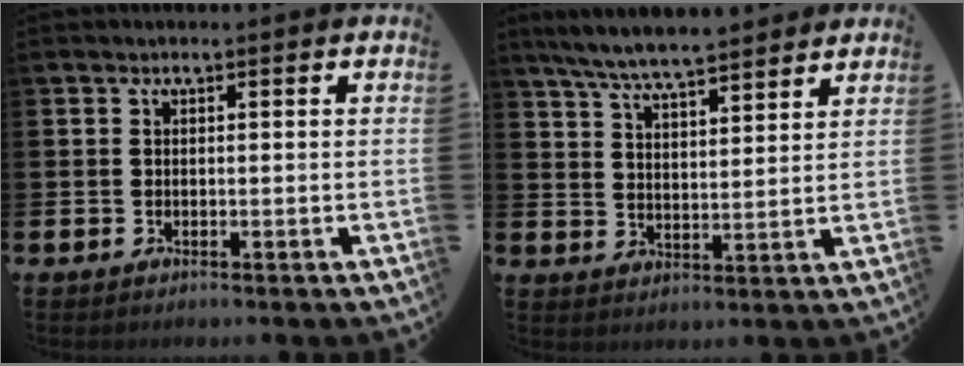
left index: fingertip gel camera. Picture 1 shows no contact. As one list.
[{"total": 6.9, "force": [6.6, 0.5, 2.0], "torque": [-0.065, -0.030, 0.120]}]